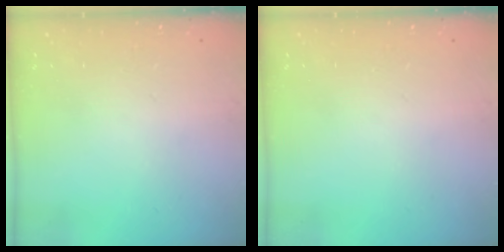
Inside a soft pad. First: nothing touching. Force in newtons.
{"total": 0.0}